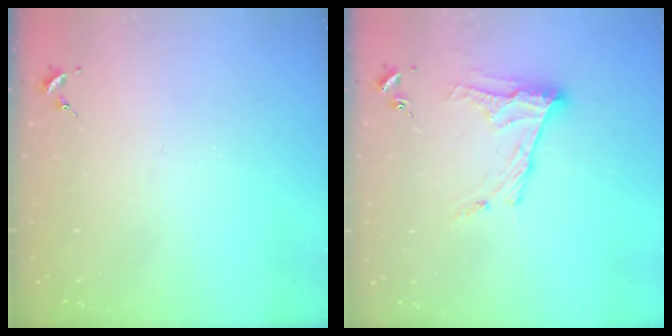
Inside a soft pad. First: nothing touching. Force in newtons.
{"total": 12.2, "press": 12.2, "slide": 0.5}